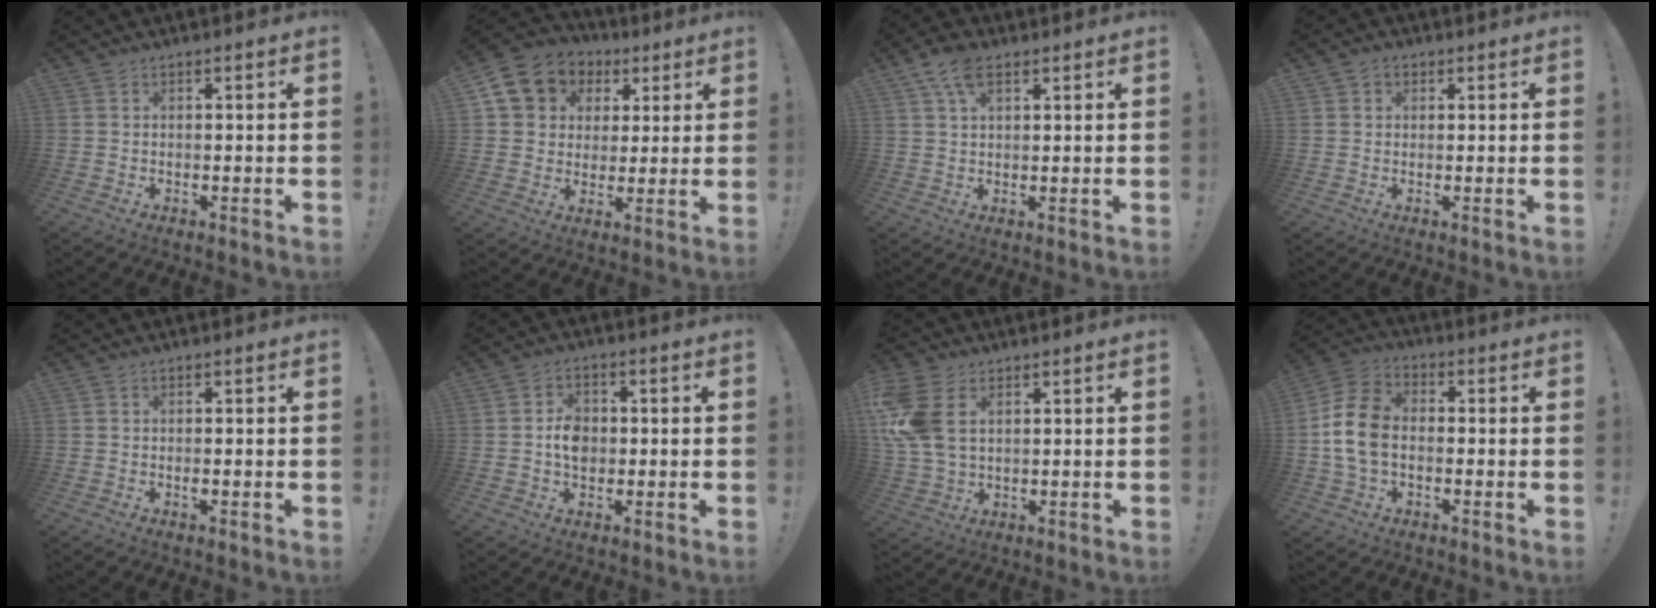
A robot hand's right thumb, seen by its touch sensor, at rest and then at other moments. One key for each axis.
{"total": 11.1, "fx": 4.5, "fy": 9.4, "fz": 3.8, "tx": -0.049, "ty": -0.022, "tz": 0.092}
{"total": 7.2, "fx": 3.9, "fy": 3.5, "fz": 5.0, "tx": -0.086, "ty": -0.005, "tz": 0.072}
{"total": 2.2, "fx": 0.9, "fy": 1.9, "fz": 0.7, "tx": -0.008, "ty": -0.001, "tz": 0.016}
{"total": 0.6, "fx": -0.3, "fy": 0.2, "fz": 0.5, "tx": -0.008, "ty": 0.000, "tz": -0.005}
{"total": 6.6, "fx": -0.7, "fy": 5.6, "fz": 3.5, "tx": -0.040, "ty": 0.009, "tz": -0.010}
{"total": 12.7, "fx": 3.7, "fy": 8.2, "fz": 9.0, "tx": -0.187, "ty": -0.007, "tz": 0.076}
{"total": 11.7, "fx": -1.2, "fy": 8.3, "fz": 8.2, "tx": -0.158, "ty": 0.013, "tz": -0.020}